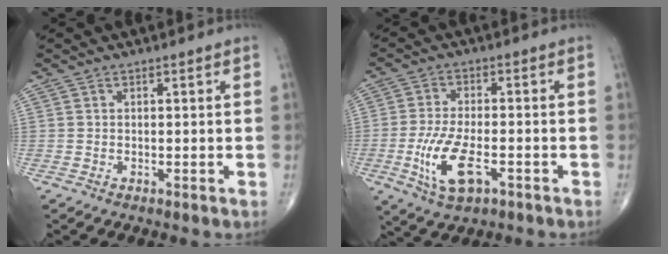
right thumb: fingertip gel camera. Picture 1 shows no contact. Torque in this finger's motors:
{"motor_torque": [3.64, 1.38, 1.37, -0.14, 0.39]}